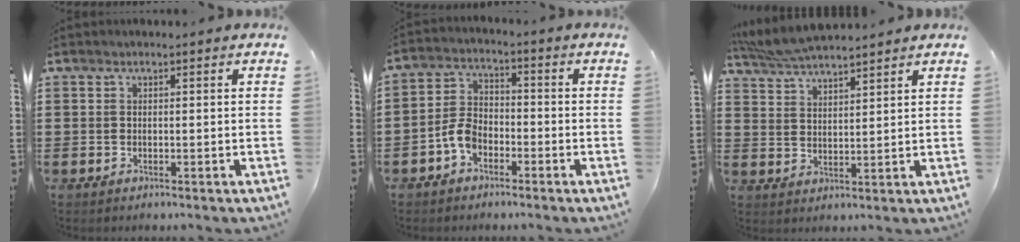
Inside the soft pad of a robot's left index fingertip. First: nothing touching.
{"total": 4.9, "force": [-2.7, 3.0, 2.9], "torque": [-0.081, 0.004, -0.059]}
{"total": 5.1, "force": [5.0, 0.3, 1.1], "torque": [-0.040, -0.017, 0.091]}